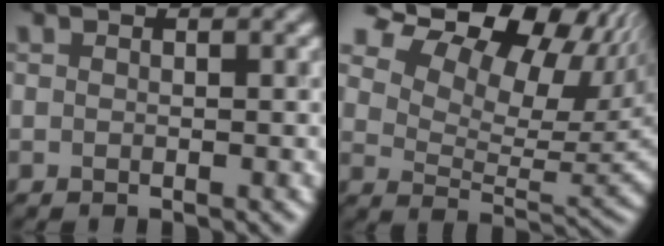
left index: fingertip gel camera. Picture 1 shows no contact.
{"total": 16.2, "force": [10.2, 8.2, 9.5], "torque": [-0.182, 0.061, 0.159]}